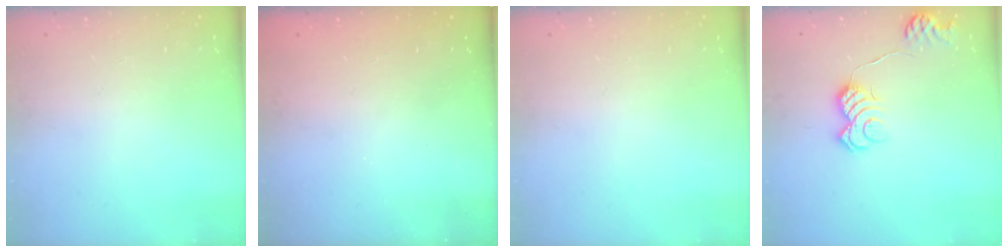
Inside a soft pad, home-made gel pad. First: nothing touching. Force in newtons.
{"total": 2.3, "press": 2.2, "slide": 0.8}
{"total": 0.0}
{"total": 11.1, "press": 11.0, "slide": 1.0}